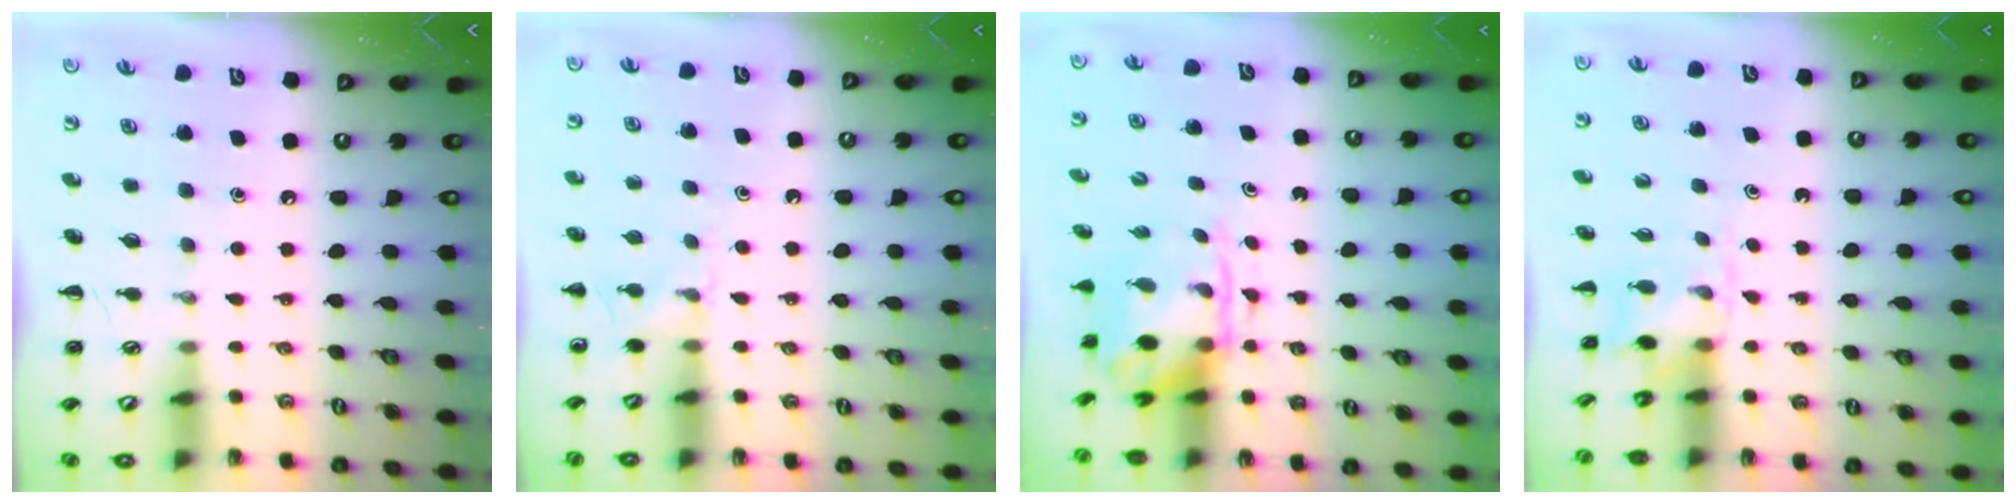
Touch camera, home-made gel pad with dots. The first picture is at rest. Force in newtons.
{"total": 5.9, "press": 5.6, "slide": 1.8}
{"total": 3.7, "press": 3.7, "slide": 0.8}
{"total": 2.9, "press": 2.7, "slide": 1.2}